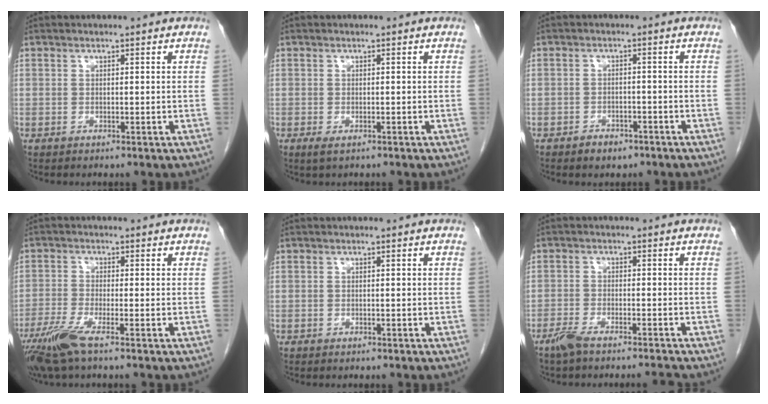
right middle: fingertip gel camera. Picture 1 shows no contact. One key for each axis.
{"total": 1.4, "fx": -0.8, "fy": 0.5, "fz": 1.1, "tx": -0.019, "ty": -0.004, "tz": -0.009}
{"total": 2.8, "fx": -2.0, "fy": 1.6, "fz": 1.0, "tx": -0.018, "ty": 0.004, "tz": -0.021}
{"total": 5.5, "fx": -3.6, "fy": 0.2, "fz": 4.2, "tx": -0.090, "ty": -0.017, "tz": -0.075}
{"total": 0.0}
{"total": 4.6, "fx": -4.1, "fy": -0.4, "fz": 2.1, "tx": -0.041, "ty": -0.006, "tz": -0.075}